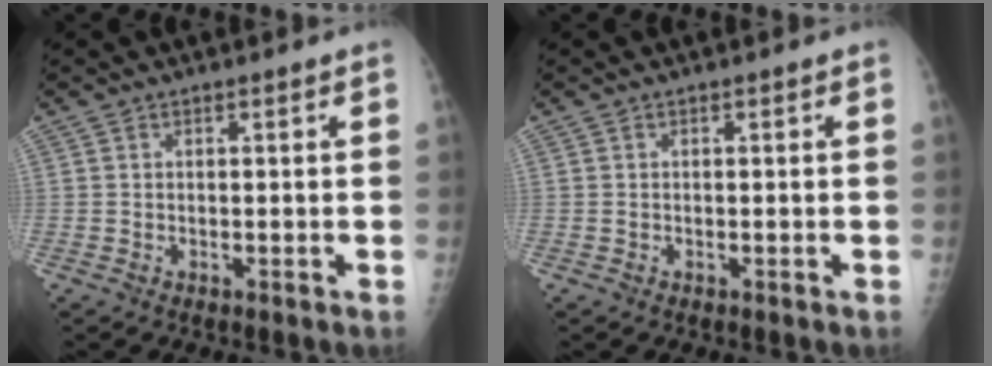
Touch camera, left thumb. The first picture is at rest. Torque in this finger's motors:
{"motor_torque": [-0.07, -0.02, 0.13, 0.11, 0.01]}